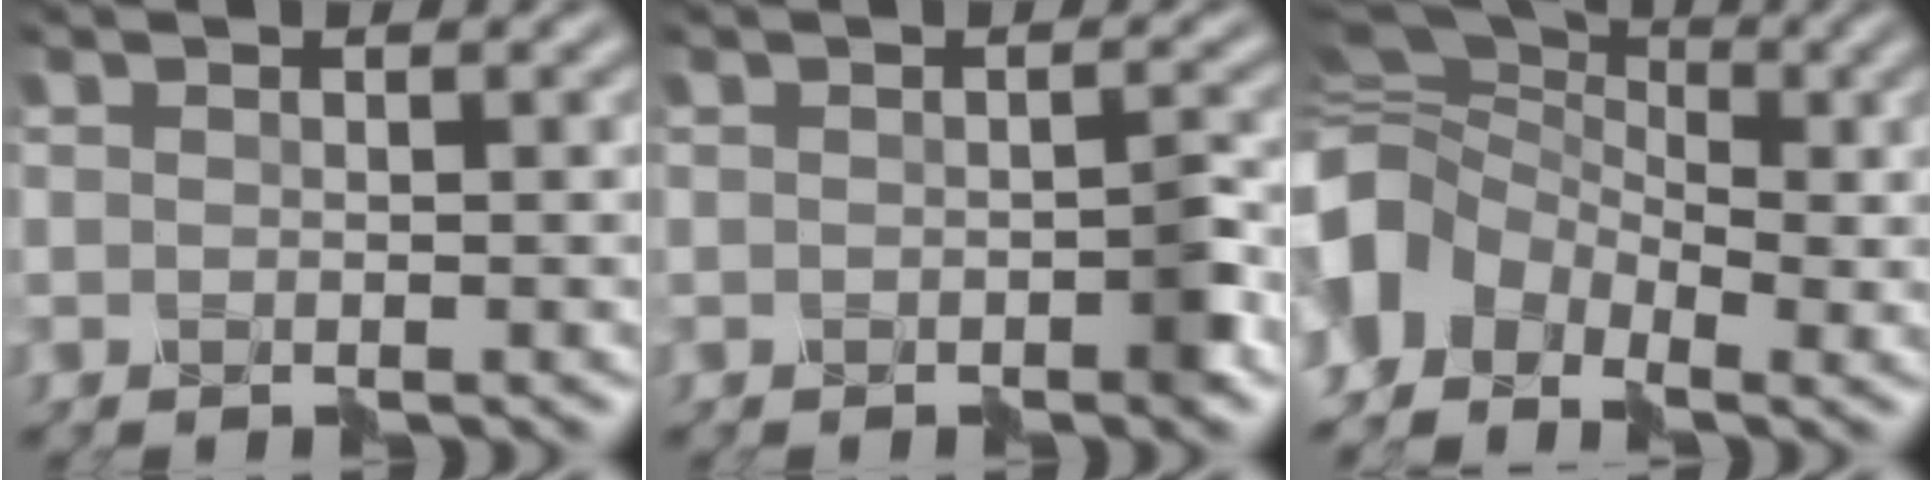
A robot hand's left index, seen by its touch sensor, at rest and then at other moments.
{"total": 2.0, "force": [-1.2, 0.4, 1.6], "torque": [-0.031, 0.001, -0.022]}
{"total": 7.5, "force": [-2.1, 6.3, 3.5], "torque": [-0.079, 0.010, -0.044]}